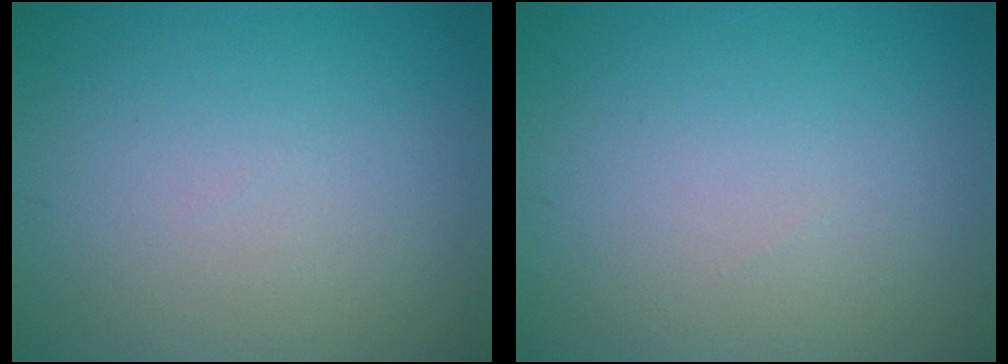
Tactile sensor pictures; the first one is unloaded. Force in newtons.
{"total": 0.0}